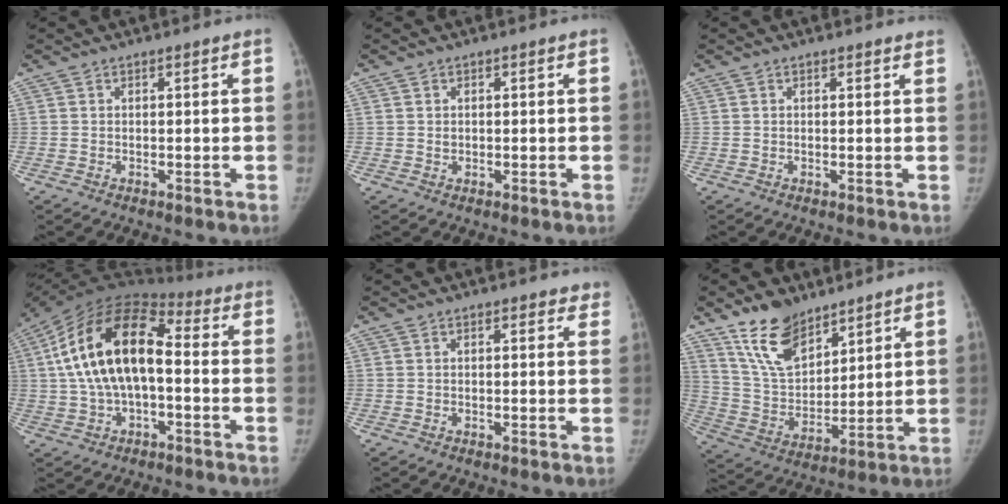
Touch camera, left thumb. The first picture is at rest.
{"total": 0.7, "force": [0.1, 0.7, 0.3], "torque": [-0.004, 0.001, 0.004]}
{"total": 1.0, "force": [0.9, 0.3, 0.1], "torque": [0.001, -0.003, 0.007]}
{"total": 18.8, "force": [0.5, 9.9, 16.0], "torque": [-0.294, 0.043, 0.002]}
{"total": 2.8, "force": [2.2, 1.2, 1.4], "torque": [0.009, -0.002, 0.018]}
{"total": 13.3, "force": [9.5, 6.6, 6.4], "torque": [-0.089, -0.056, 0.193]}